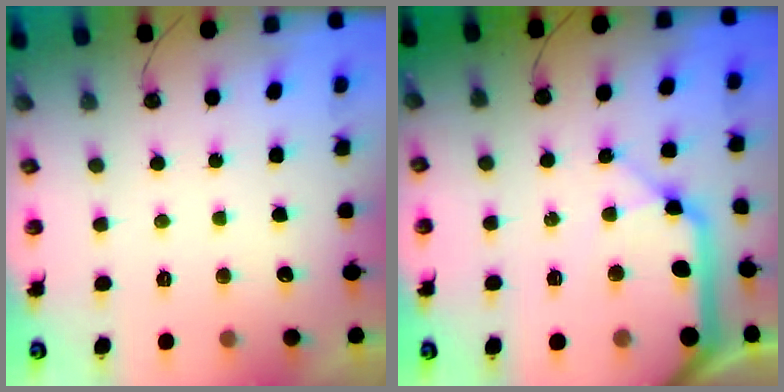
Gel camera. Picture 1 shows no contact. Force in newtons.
{"total": 20.2, "press": 20.0, "slide": 3.0}